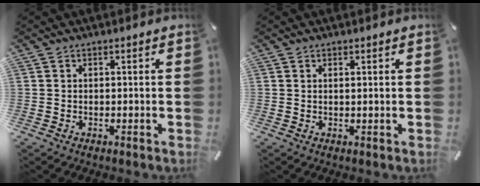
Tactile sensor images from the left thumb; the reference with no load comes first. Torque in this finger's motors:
{"motor_torque": [-0.10, -0.37, -0.09, -0.02, -0.02]}